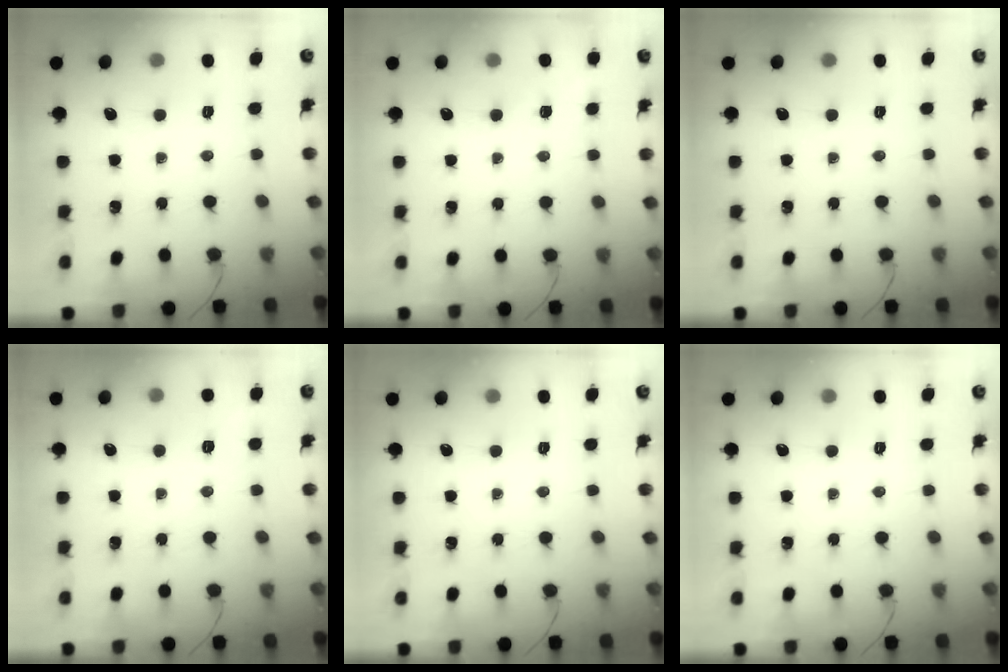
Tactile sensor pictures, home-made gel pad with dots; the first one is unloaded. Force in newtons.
{"total": 7.1, "press": 6.9, "slide": 1.8}
{"total": 0.0}
{"total": 2.0, "press": 1.5, "slide": 1.4}
{"total": 0.0}
{"total": 0.0}